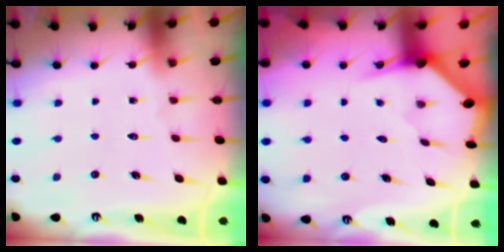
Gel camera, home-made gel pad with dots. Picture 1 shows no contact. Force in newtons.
{"total": 3.0, "press": 3.0, "slide": 0.2}